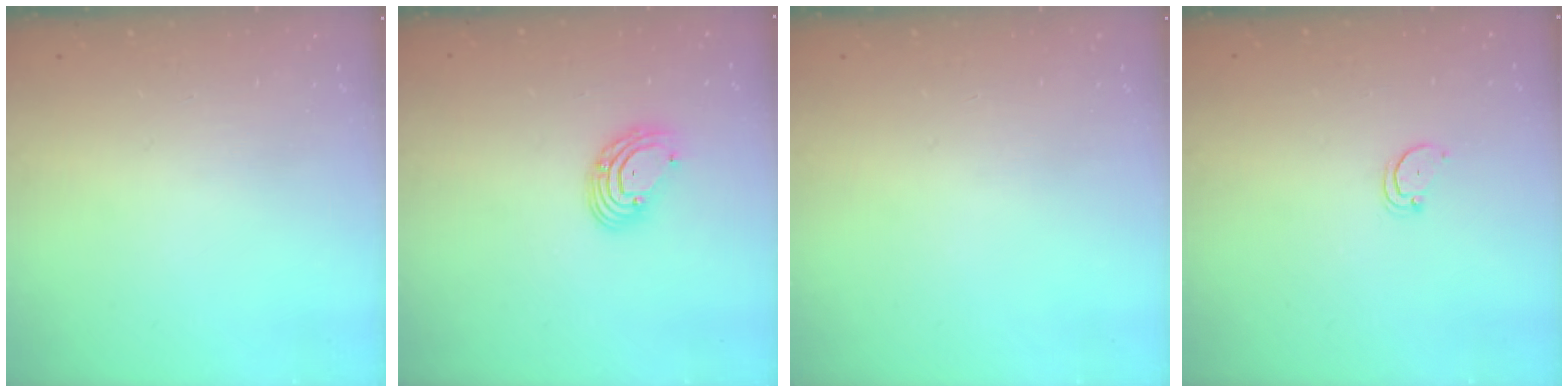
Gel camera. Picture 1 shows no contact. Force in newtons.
{"total": 6.5, "press": 6.4, "slide": 0.8}
{"total": 0.0}
{"total": 2.7, "press": 2.7, "slide": 0.2}